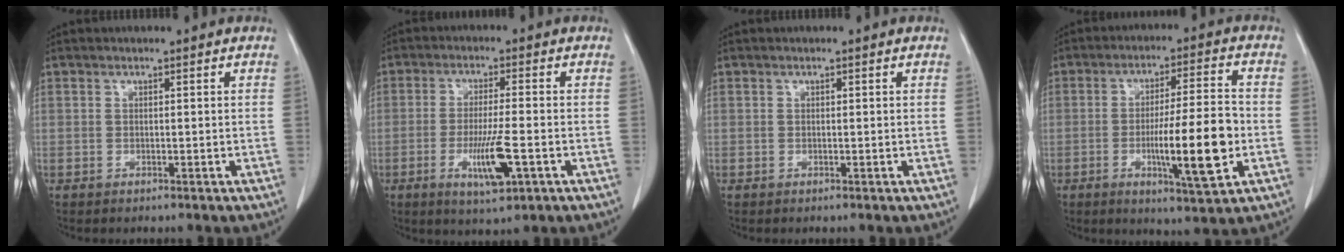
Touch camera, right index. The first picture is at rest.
{"total": 7.7, "force": [-2.7, 0.7, 7.2], "torque": [-0.131, -0.016, -0.043]}
{"total": 0.0}
{"total": 12.4, "force": [-3.0, 0.8, 12.0], "torque": [-0.195, -0.007, -0.048]}